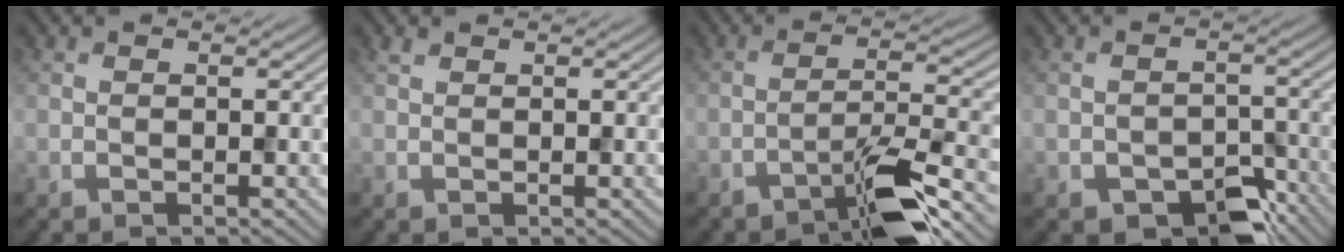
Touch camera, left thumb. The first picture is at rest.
{"total": 0.6, "force": [0.5, 0.2, 0.2], "torque": [-0.008, 0.002, 0.012]}
{"total": 6.6, "force": [-4.6, 1.0, 4.6], "torque": [-0.072, 0.012, -0.086]}
{"total": 5.6, "force": [-3.5, 3.1, 3.0], "torque": [-0.041, -0.007, -0.055]}